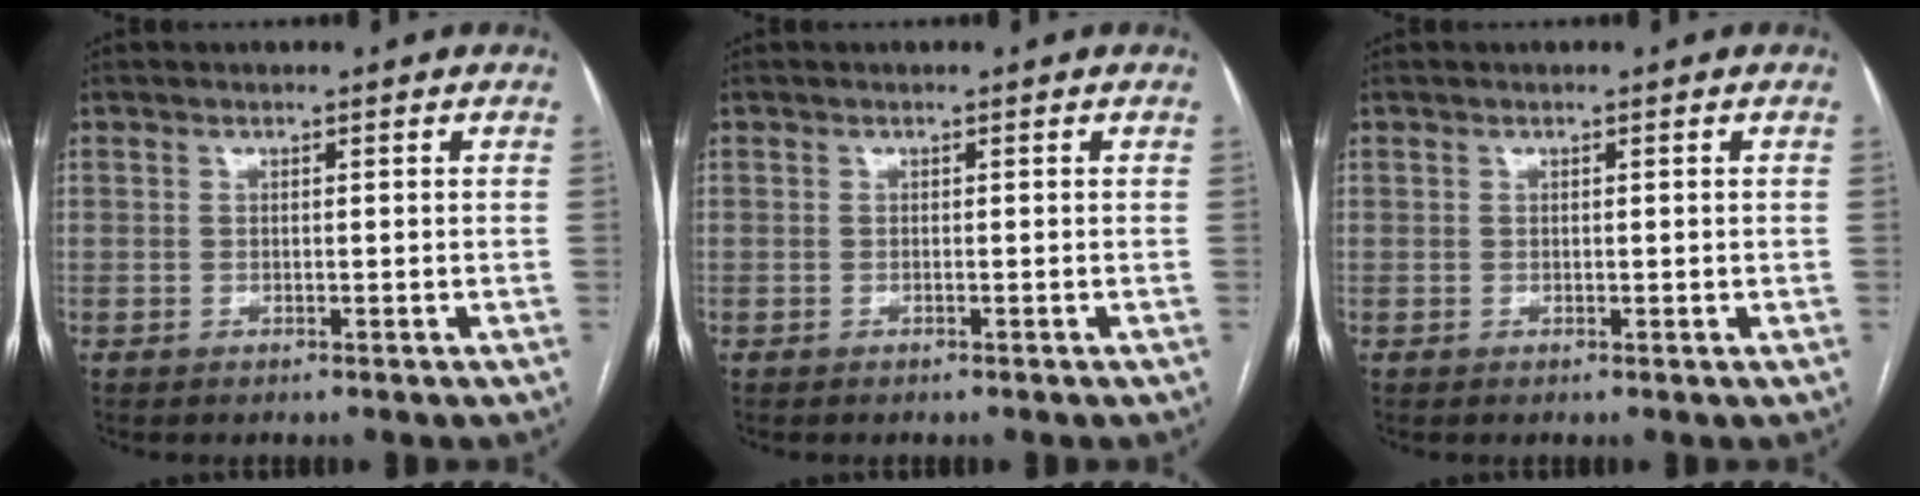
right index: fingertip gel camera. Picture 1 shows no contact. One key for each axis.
{"total": 0.0}
{"total": 0.6, "fx": 0.2, "fy": 0.3, "fz": 0.5, "tx": -0.008, "ty": -0.002, "tz": 0.005}